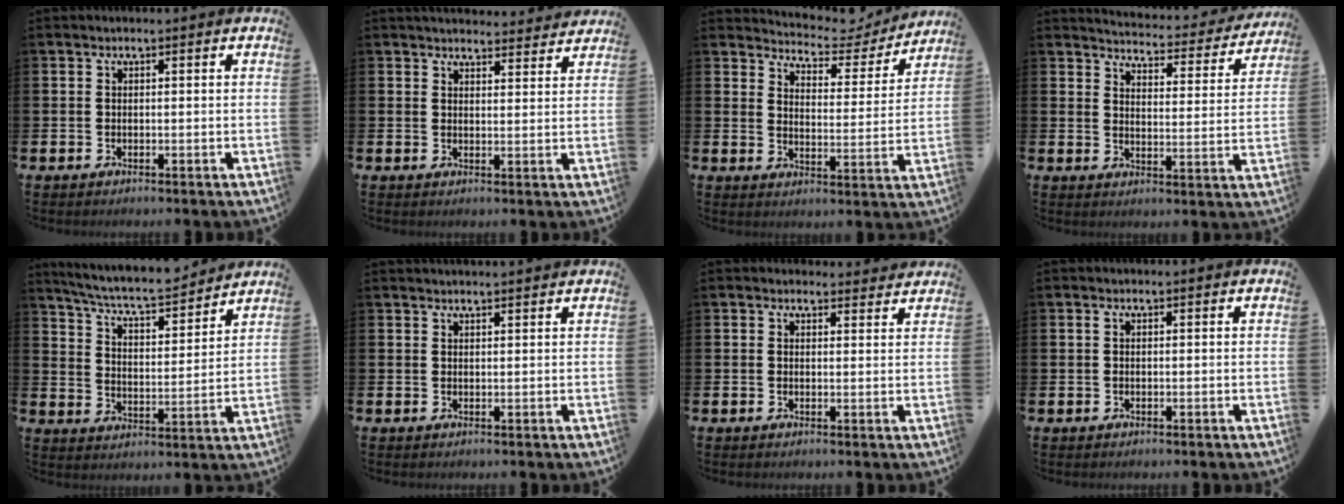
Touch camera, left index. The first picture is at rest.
{"total": 3.8, "force": [3.7, 0.6, 0.1], "torque": [-0.001, -0.023, 0.066]}
{"total": 4.7, "force": [4.5, 1.4, 0.4], "torque": [-0.030, -0.038, 0.072]}
{"total": 4.4, "force": [4.3, 0.5, 0.4], "torque": [-0.026, -0.038, 0.070]}
{"total": 7.2, "force": [6.9, 0.9, 1.9], "torque": [-0.072, -0.049, 0.118]}
{"total": 1.2, "force": [1.2, -0.1, 0.1], "torque": [0.007, -0.006, 0.020]}
{"total": 1.9, "force": [1.8, 0.6, -0.1], "torque": [0.014, -0.010, 0.028]}
{"total": 0.6, "force": [0.1, 0.2, 0.6], "torque": [-0.013, 0.003, 0.002]}